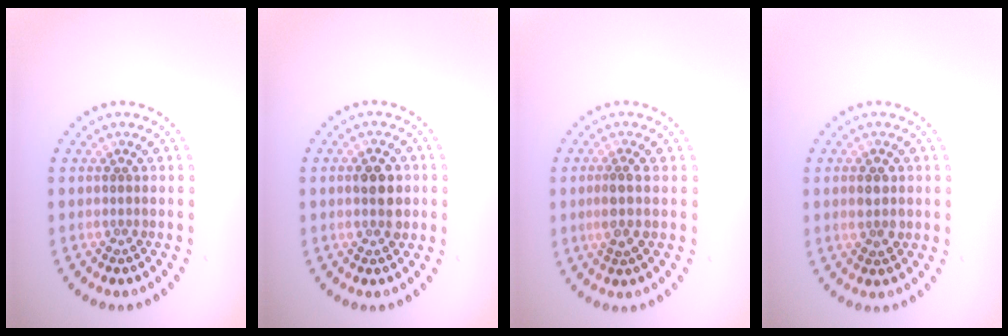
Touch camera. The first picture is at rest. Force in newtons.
{"total": 3.0, "press": 3.0, "slide": 0.2}
{"total": 2.0, "press": 1.8, "slide": 0.9}
{"total": 1.9, "press": 1.9, "slide": 0.2}